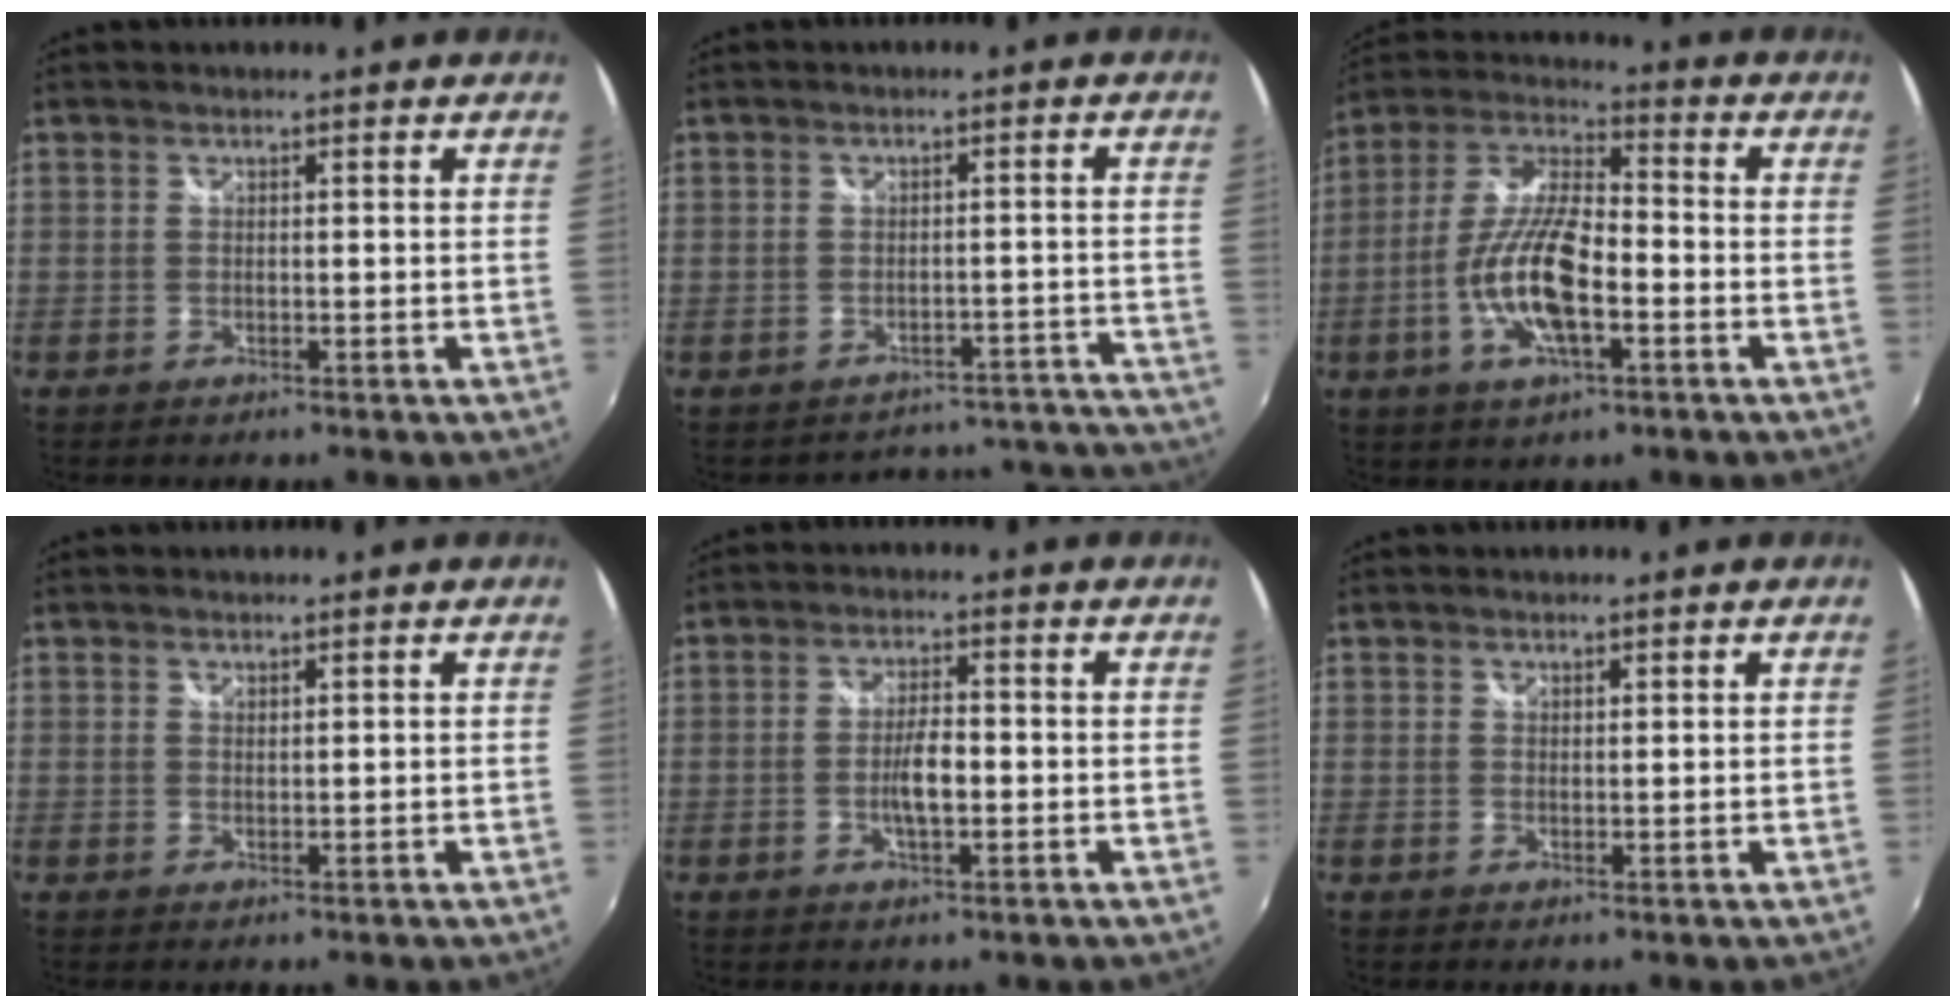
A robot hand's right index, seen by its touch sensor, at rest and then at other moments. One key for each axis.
{"total": 14.8, "fx": -13.9, "fy": 5.3, "fz": 0.7, "tx": 0.000, "ty": 0.064, "tz": -0.156}
{"total": 13.8, "fx": -4.0, "fy": 4.7, "fz": 12.4, "tx": -0.256, "ty": 0.001, "tz": -0.078}
{"total": 0.7, "fx": 0.7, "fy": 0.2, "fz": 0.1, "tx": -0.001, "ty": 0.000, "tz": 0.013}
{"total": 4.5, "fx": -0.9, "fy": 1.3, "fz": 4.2, "tx": -0.080, "ty": 0.005, "tz": -0.015}
{"total": 0.8, "fx": 0.7, "fy": 0.2, "fz": 0.1, "tx": -0.001, "ty": 0.001, "tz": 0.013}